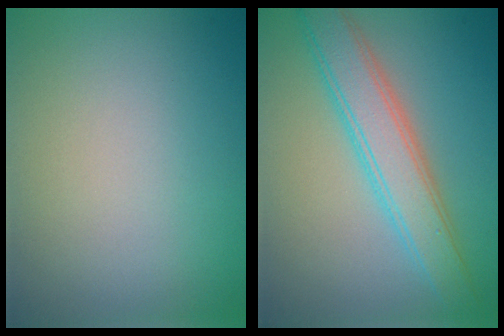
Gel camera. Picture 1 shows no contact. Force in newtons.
{"total": 4.7, "press": 4.7, "slide": 0.1}